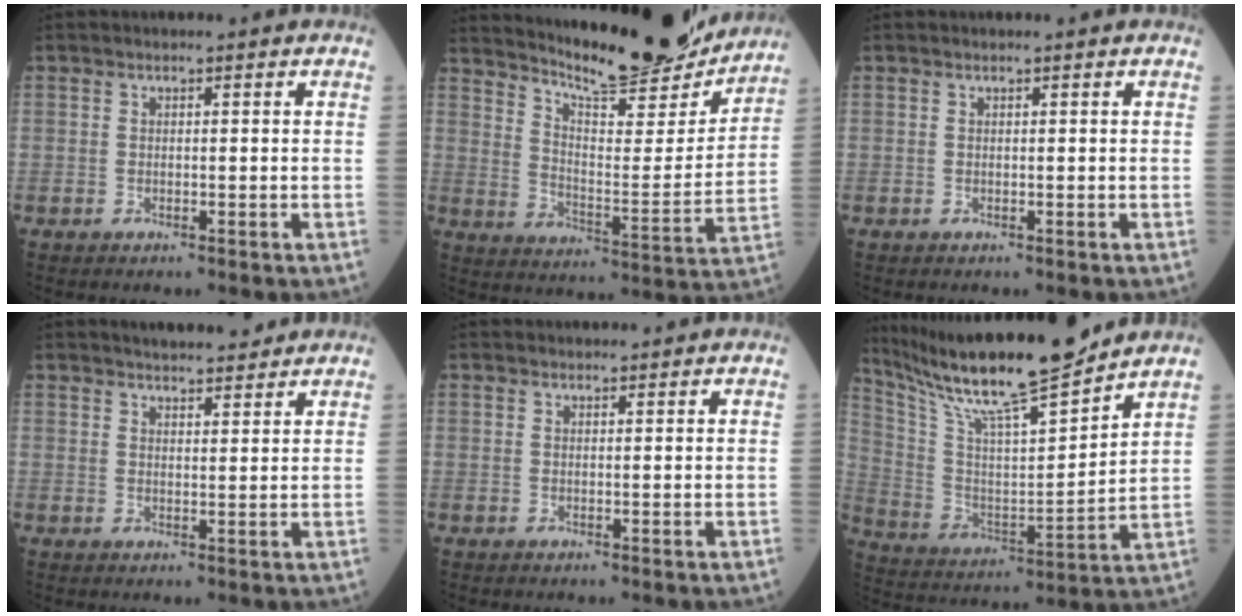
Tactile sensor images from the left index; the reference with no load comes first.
{"total": 19.4, "force": [18.0, 2.1, 6.9], "torque": [-0.114, -0.039, 0.257]}
{"total": 0.0}
{"total": 7.0, "force": [6.4, 1.4, 2.7], "torque": [-0.037, 0.013, 0.089]}
{"total": 2.1, "force": [2.0, 0.2, 0.4], "torque": [-0.007, 0.020, 0.033]}
{"total": 19.6, "force": [16.8, 0.7, 10.2], "torque": [-0.193, 0.004, 0.298]}